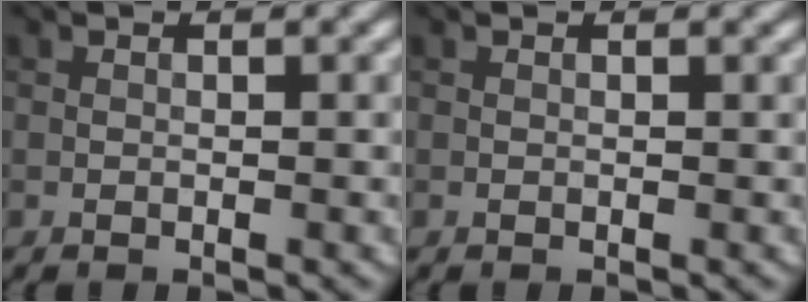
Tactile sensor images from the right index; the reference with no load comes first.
{"total": 0.0}